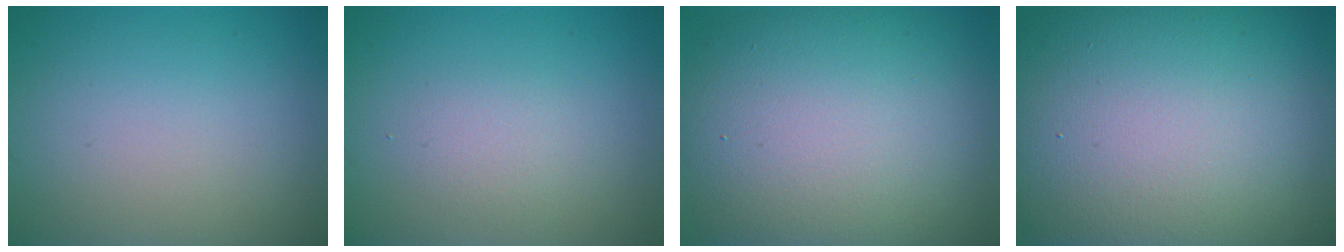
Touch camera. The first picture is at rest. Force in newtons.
{"total": 1.6, "press": 1.6, "slide": 0.1}
{"total": 14.2, "press": 14.2, "slide": 0.1}
{"total": 20.7, "press": 20.7, "slide": 1.2}